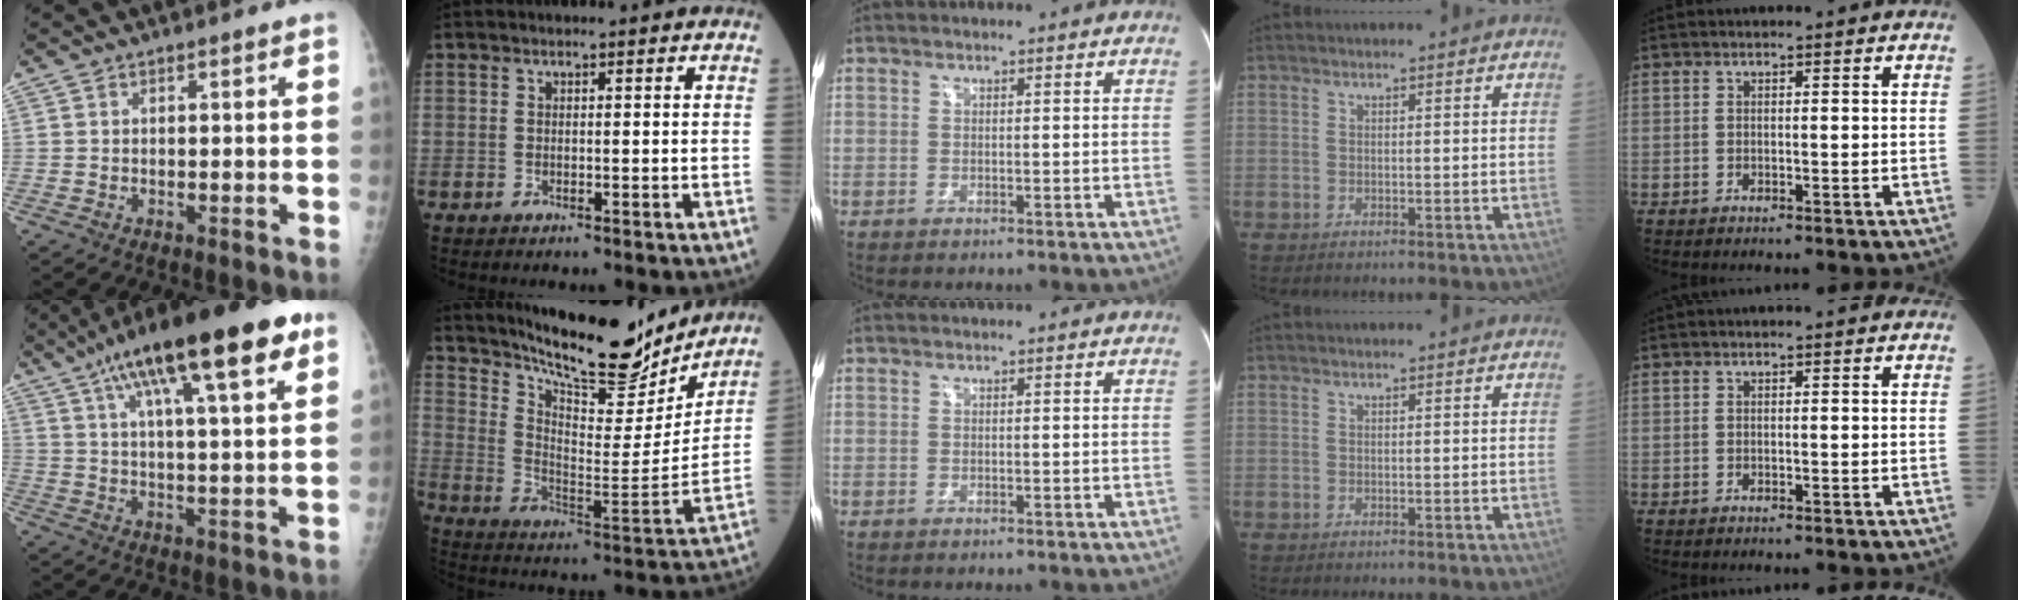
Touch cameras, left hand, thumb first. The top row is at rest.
{"thumb": {"total": 22.8, "force": [12.0, 5.6, 18.6], "torque": [-0.288, -0.003, 0.185]}, "index": {"total": 20.5, "force": [18.2, 4.0, 8.5], "torque": [-0.146, -0.029, 0.276]}}